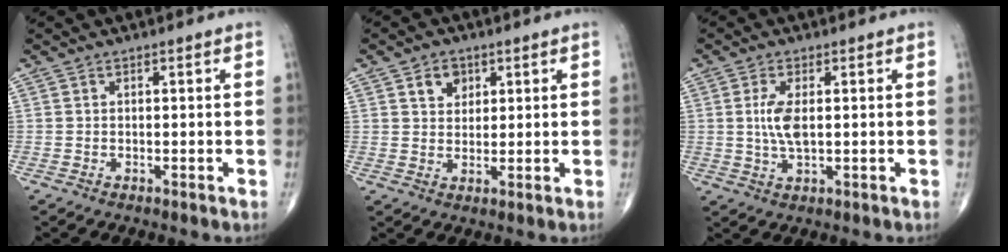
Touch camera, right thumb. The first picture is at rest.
{"total": 4.5, "force": [2.1, 3.4, 2.1], "torque": [-0.013, -0.011, 0.036]}
{"total": 5.2, "force": [0.6, 2.1, 4.7], "torque": [-0.101, -0.006, 0.014]}